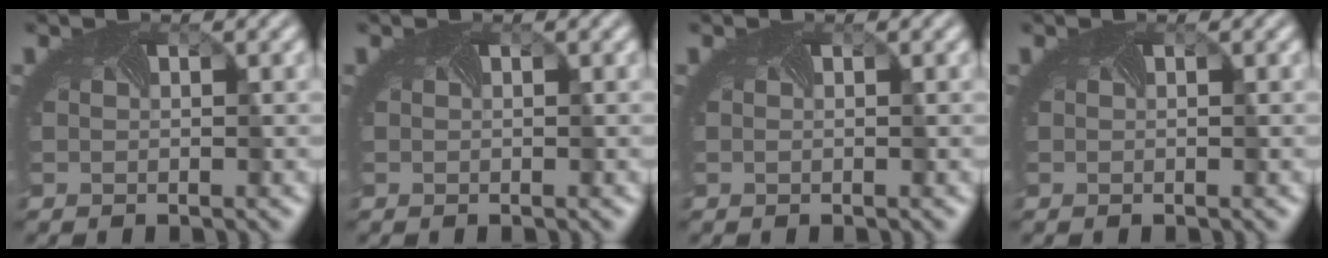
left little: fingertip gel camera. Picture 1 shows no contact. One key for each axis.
{"total": 0.0}
{"total": 0.0}
{"total": 0.0}